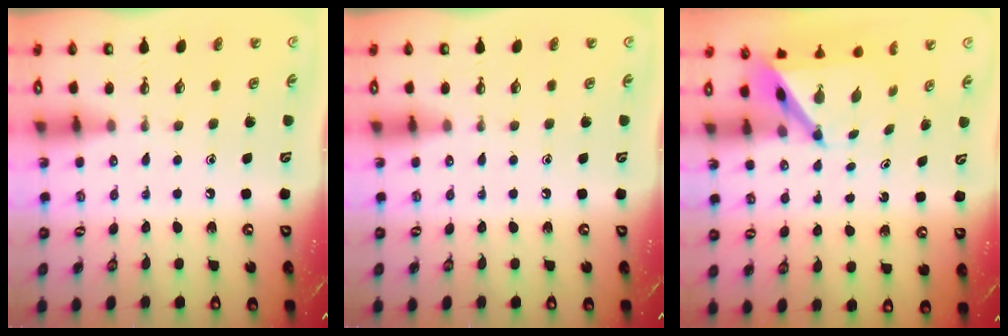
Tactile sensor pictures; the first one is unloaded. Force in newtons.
{"total": 0.0}
{"total": 5.1, "press": 5.1, "slide": 0.5}